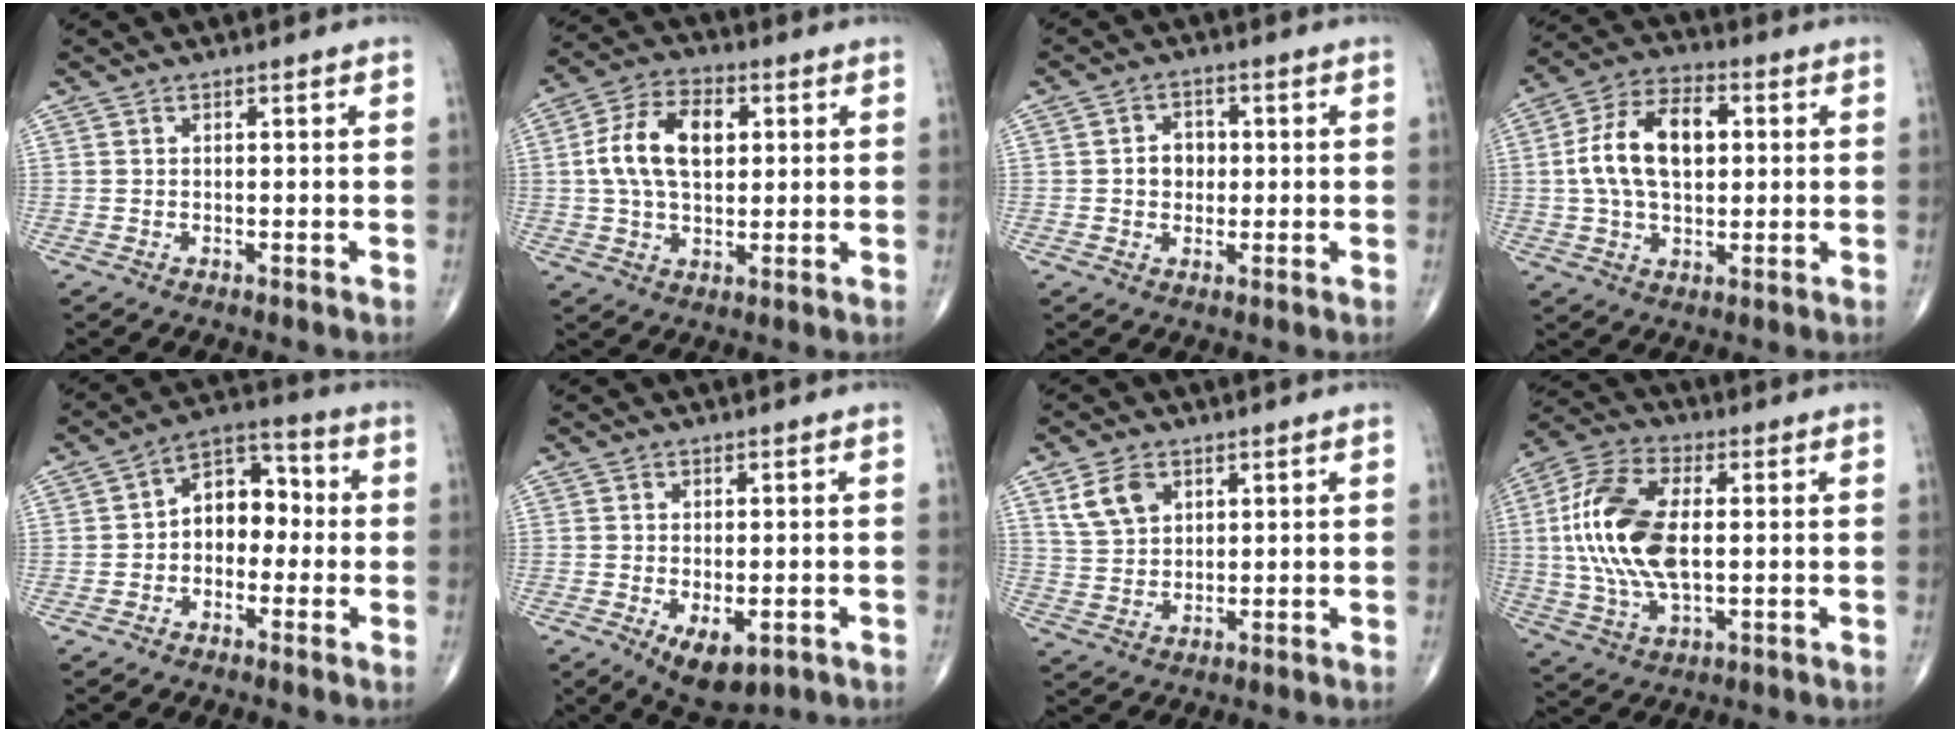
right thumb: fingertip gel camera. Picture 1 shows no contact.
{"total": 12.5, "force": [2.0, 7.6, 9.7], "torque": [-0.169, 0.013, 0.031]}
{"total": 4.4, "force": [0.1, 3.7, 2.4], "torque": [-0.017, 0.008, -0.003]}
{"total": 14.2, "force": [1.6, 8.5, 11.3], "torque": [-0.195, 0.021, 0.024]}
{"total": 9.5, "force": [-0.5, 6.6, 6.7], "torque": [-0.066, 0.040, -0.025]}
{"total": 7.0, "force": [-2.5, 3.7, 5.4], "torque": [-0.079, -0.009, -0.028]}
{"total": 6.8, "force": [3.2, 4.6, 3.8], "torque": [-0.058, -0.010, 0.068]}
{"total": 17.5, "force": [1.1, 8.9, 15.0], "torque": [-0.321, 0.006, 0.019]}